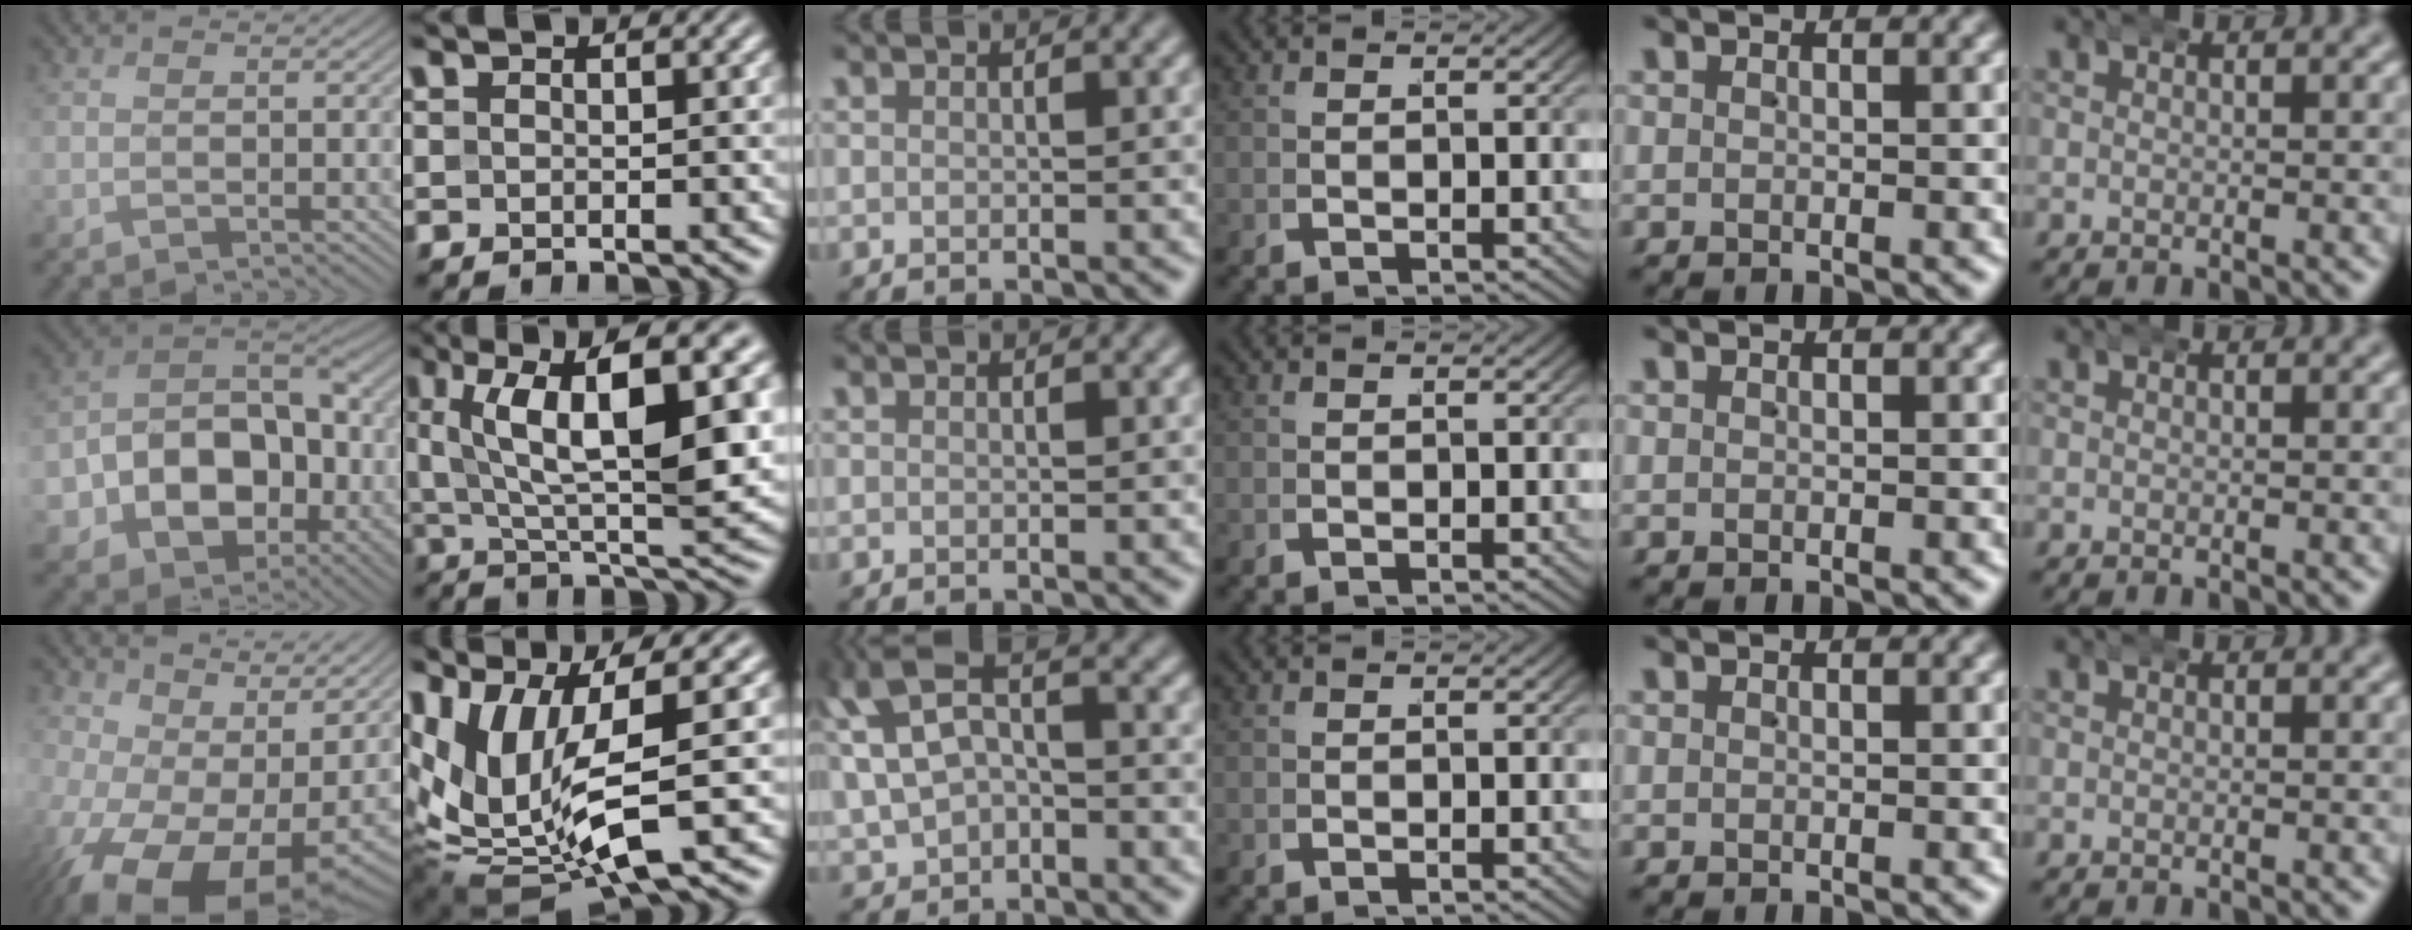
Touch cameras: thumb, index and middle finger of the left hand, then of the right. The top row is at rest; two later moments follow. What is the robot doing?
{"motion": "wrap", "object": "aluminum foil"}